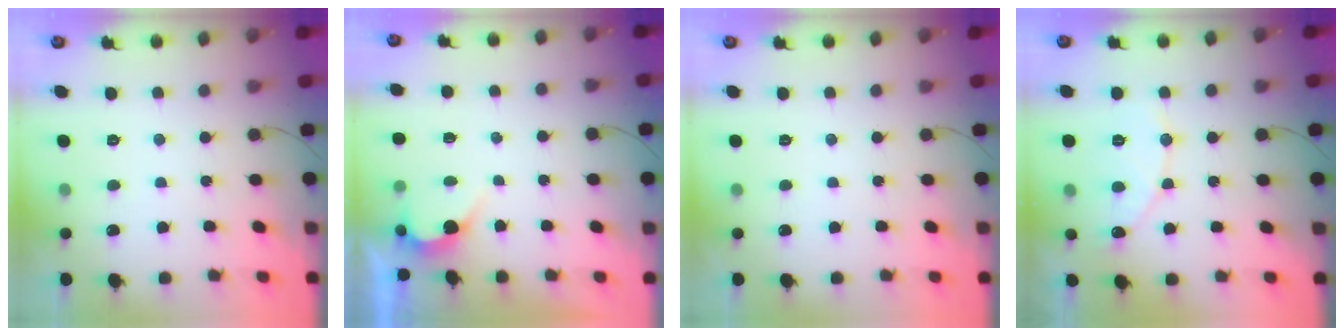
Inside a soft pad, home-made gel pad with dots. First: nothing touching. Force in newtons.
{"total": 2.7, "press": 2.7, "slide": 0.2}
{"total": 0.0}
{"total": 7.9, "press": 7.9, "slide": 0.5}